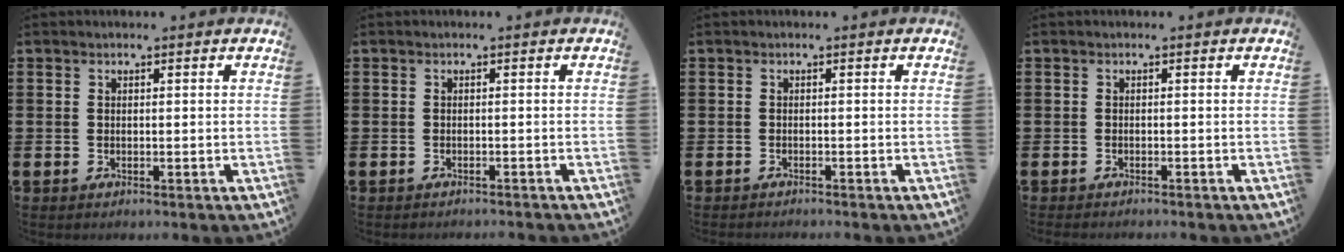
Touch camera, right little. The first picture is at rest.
{"total": 0.5, "force": [-0.5, -0.1, 0.0], "torque": [-0.001, -0.001, -0.011]}
{"total": 0.5, "force": [-0.5, -0.1, 0.0], "torque": [0.001, -0.002, -0.010]}
{"total": 0.5, "force": [-0.5, 0.0, 0.0], "torque": [-0.001, -0.002, -0.011]}